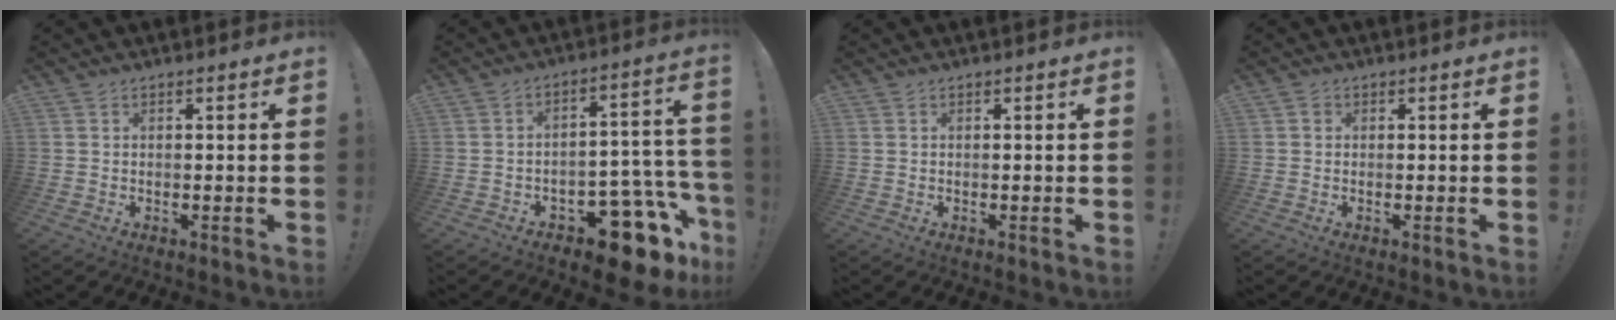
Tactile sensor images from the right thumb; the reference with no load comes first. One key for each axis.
{"total": 12.3, "fx": -7.8, "fy": 5.8, "fz": 7.5, "tx": -0.062, "ty": 0.043, "tz": -0.126}
{"total": 0.0}
{"total": 0.9, "fx": 0.1, "fy": 0.8, "fz": 0.2, "tx": 0.003, "ty": -0.001, "tz": 0.001}